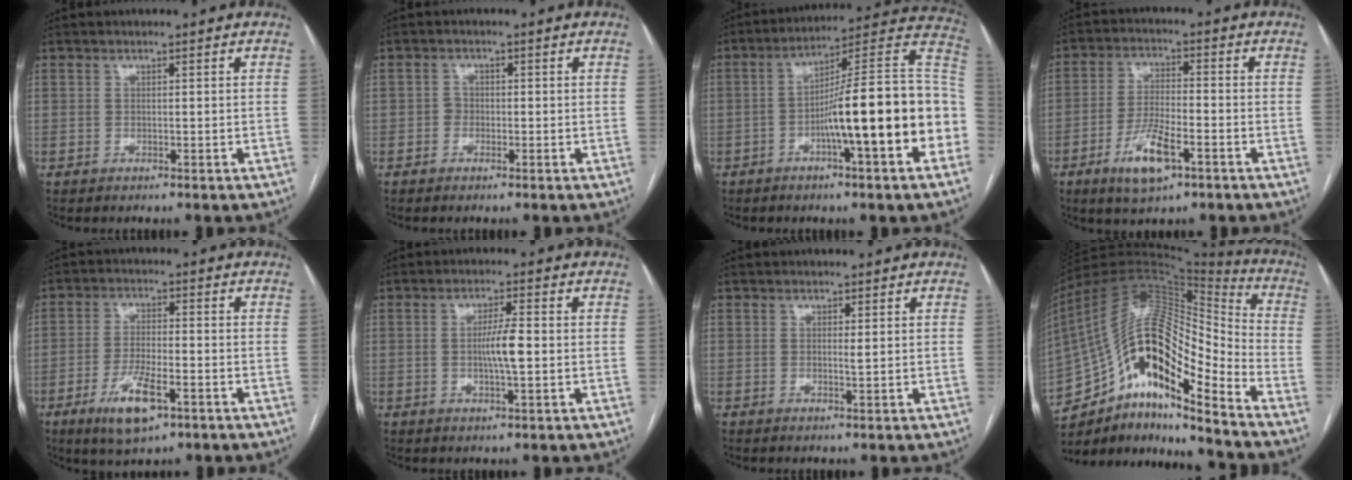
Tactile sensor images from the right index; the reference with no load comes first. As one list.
[{"total": 1.3, "force": [-0.5, 1.1, 0.4], "torque": [0.000, 0.006, -0.012]}, {"total": 19.0, "force": [-4.7, 1.6, 18.3], "torque": [-0.212, 0.035, -0.068]}, {"total": 8.5, "force": [-4.3, 2.3, 6.9], "torque": [-0.138, -0.007, -0.075]}, {"total": 8.3, "force": [-4.2, 2.4, 6.8], "torque": [-0.132, -0.012, -0.069]}, {"total": 4.6, "force": [-0.3, 0.3, 4.6], "torque": [-0.084, -0.002, -0.006]}, {"total": 0.8, "force": [0.2, 0.0, 0.8], "torque": [-0.016, -0.002, 0.003]}, {"total": 21.2, "force": [-10.9, 5.9, 17.1], "torque": [-0.321, 0.043, -0.183]}]